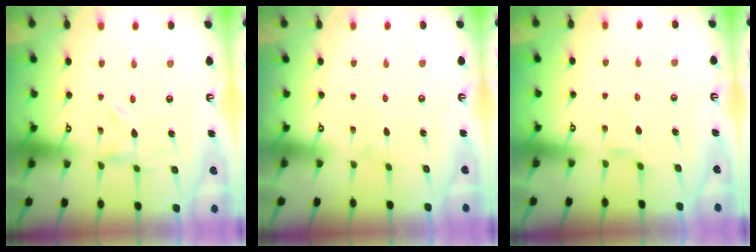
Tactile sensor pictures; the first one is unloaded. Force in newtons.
{"total": 0.0}
{"total": 0.9, "press": 0.8, "slide": 0.4}